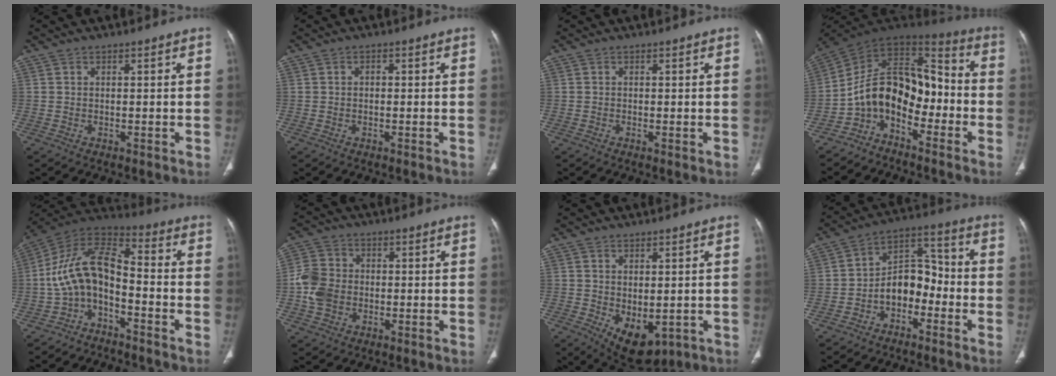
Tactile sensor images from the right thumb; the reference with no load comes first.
{"total": 0.8, "force": [-0.1, 0.7, 0.5], "torque": [-0.002, 0.006, -0.005]}
{"total": 0.5, "force": [-0.1, 0.2, 0.5], "torque": [-0.013, -0.003, -0.003]}
{"total": 14.5, "force": [-5.6, 9.1, 9.8], "torque": [-0.129, 0.099, -0.112]}
{"total": 8.5, "force": [-2.2, 4.8, 6.7], "torque": [-0.129, 0.043, -0.056]}
{"total": 7.3, "force": [-1.1, 6.0, 4.1], "torque": [-0.073, 0.013, -0.026]}
{"total": 8.4, "force": [-2.0, 4.8, 6.6], "torque": [-0.086, -0.007, -0.006]}
{"total": 9.9, "force": [-3.5, 6.7, 6.3], "torque": [-0.071, 0.054, -0.070]}